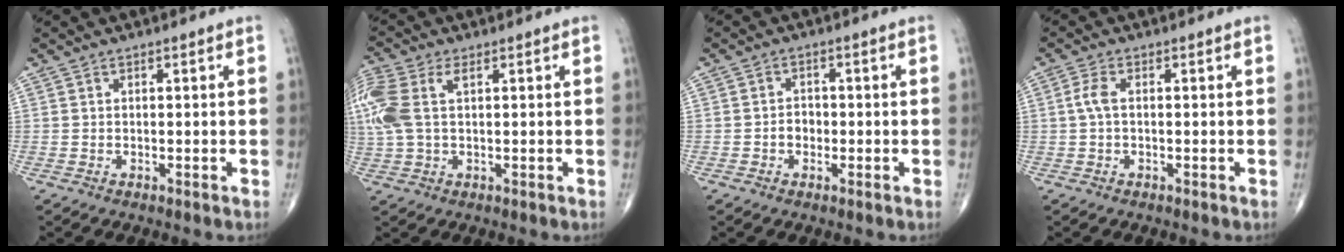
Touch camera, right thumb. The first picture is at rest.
{"total": 10.8, "force": [2.8, 5.9, 8.6], "torque": [-0.244, 0.022, 0.059]}
{"total": 2.3, "force": [-0.7, 1.8, 1.2], "torque": [-0.005, 0.007, -0.015]}
{"total": 2.6, "force": [0.1, 1.1, 2.4], "torque": [-0.058, 0.003, -0.003]}